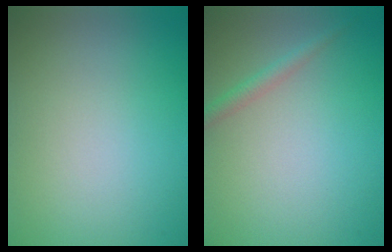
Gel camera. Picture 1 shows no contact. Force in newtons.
{"total": 1.5, "press": 1.5, "slide": 0.0}